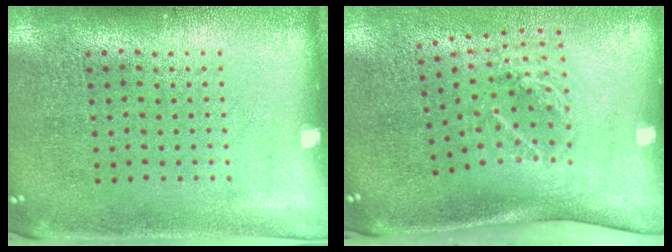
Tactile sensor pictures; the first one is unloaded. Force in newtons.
{"total": 2.0, "press": 1.3, "slide": 1.5}